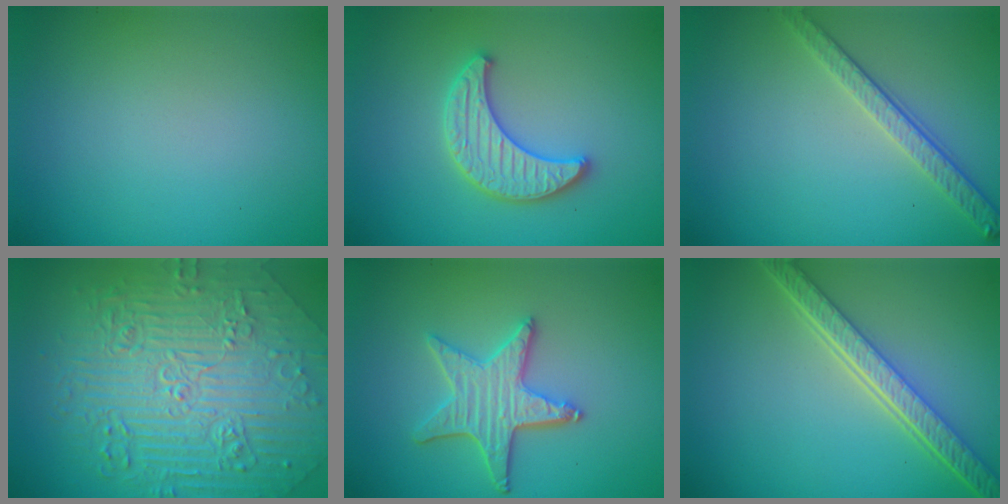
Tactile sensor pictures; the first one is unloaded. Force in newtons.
{"total": 3.4, "press": 3.3, "slide": 0.6}
{"total": 2.8, "press": 2.5, "slide": 1.2}
{"total": 11.2, "press": 7.5, "slide": 8.2}
{"total": 4.2, "press": 3.8, "slide": 1.7}
{"total": 5.4, "press": 4.1, "slide": 3.5}